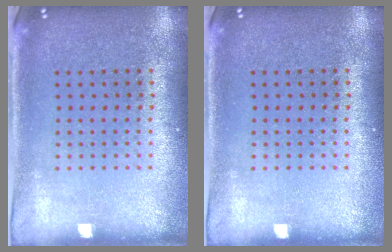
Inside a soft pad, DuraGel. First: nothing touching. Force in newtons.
{"total": 0.0}